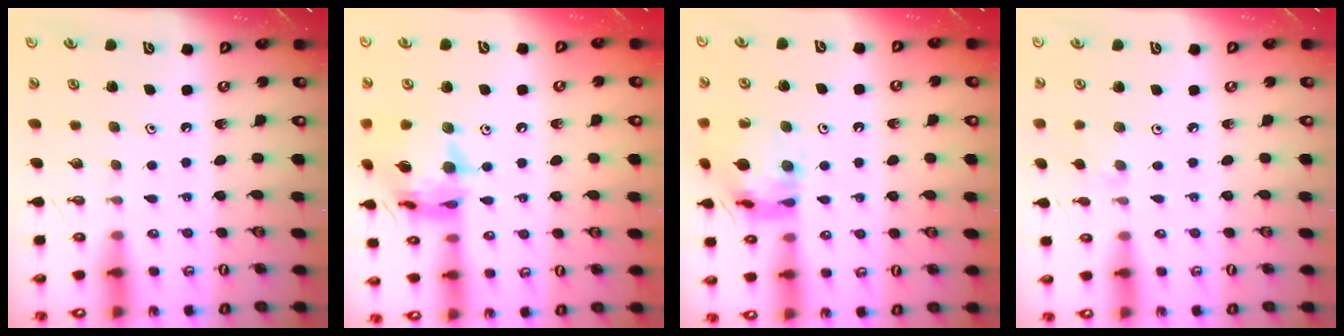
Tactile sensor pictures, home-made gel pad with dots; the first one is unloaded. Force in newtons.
{"total": 16.5, "press": 16.5, "slide": 1.2}
{"total": 13.8, "press": 13.7, "slide": 1.7}
{"total": 2.7, "press": 2.6, "slide": 0.5}